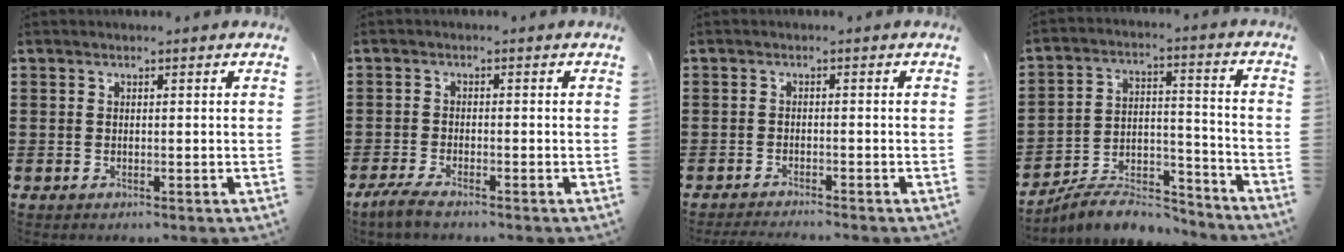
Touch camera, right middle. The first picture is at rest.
{"total": 2.5, "force": [-2.0, 0.2, 1.5], "torque": [-0.041, -0.002, -0.042]}
{"total": 1.7, "force": [-1.7, -0.2, 0.4], "torque": [-0.007, -0.002, -0.032]}
{"total": 7.9, "force": [-7.4, 2.0, 2.1], "torque": [-0.036, 0.019, -0.143]}